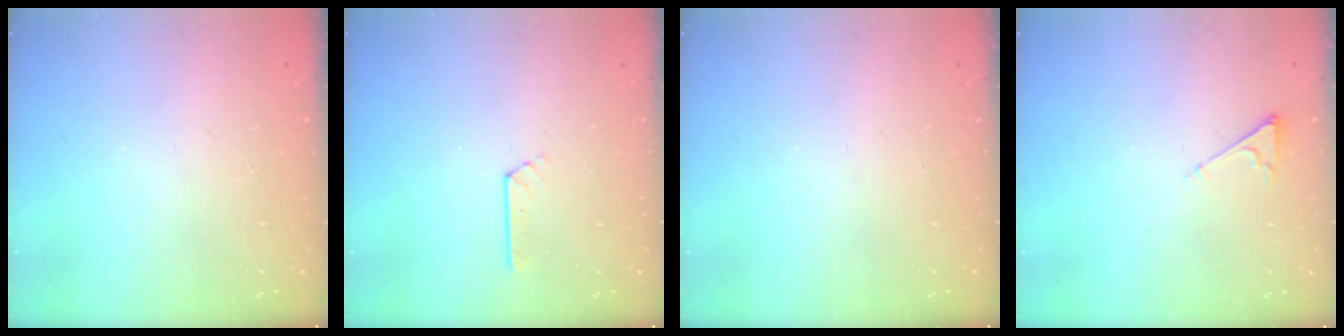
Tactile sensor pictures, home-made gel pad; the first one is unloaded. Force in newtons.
{"total": 2.6, "press": 2.6, "slide": 0.3}
{"total": 0.0}
{"total": 3.3, "press": 3.2, "slide": 0.6}